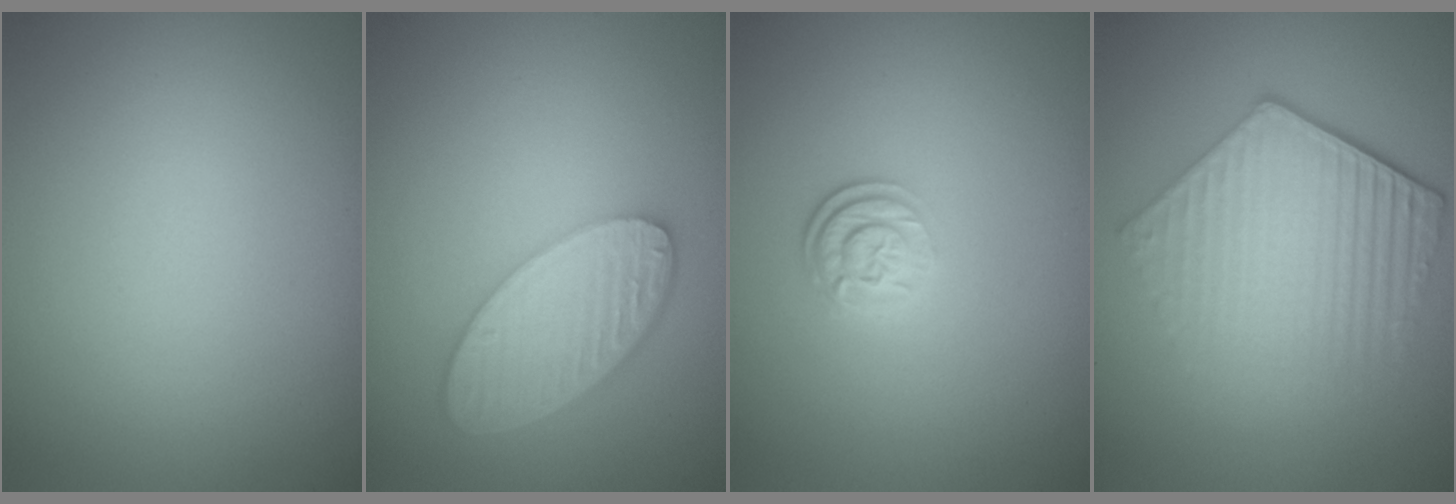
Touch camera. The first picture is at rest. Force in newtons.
{"total": 5.8, "press": 4.5, "slide": 3.6}
{"total": 2.6, "press": 2.0, "slide": 1.6}
{"total": 6.2, "press": 4.5, "slide": 4.3}